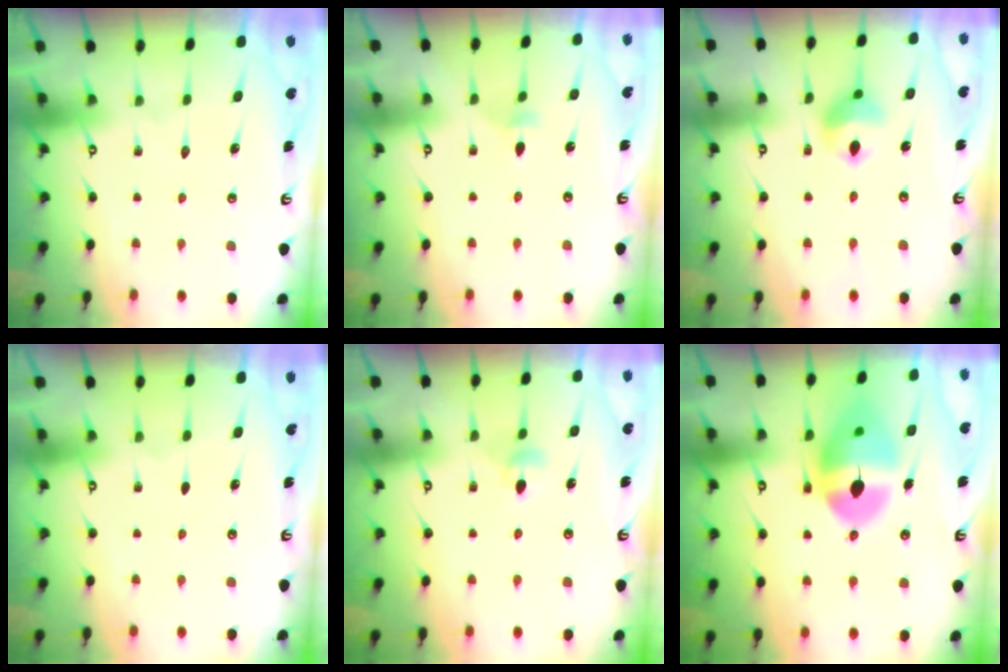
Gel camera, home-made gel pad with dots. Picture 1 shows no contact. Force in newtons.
{"total": 2.7, "press": 2.6, "slide": 0.7}
{"total": 9.6, "press": 9.5, "slide": 1.3}
{"total": 0.0}
{"total": 3.5, "press": 3.4, "slide": 0.8}
{"total": 15.5, "press": 15.3, "slide": 2.2}